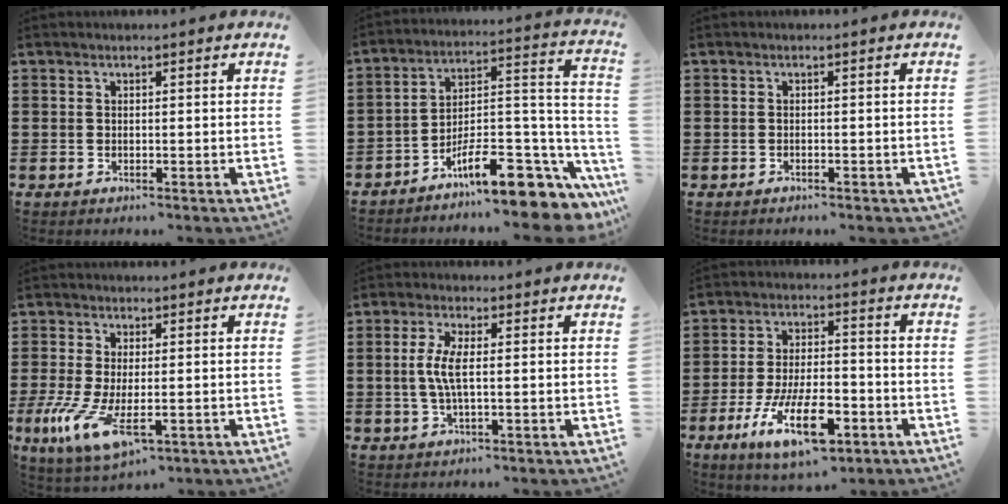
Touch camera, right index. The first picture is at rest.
{"total": 11.1, "force": [-8.3, 3.0, 6.8], "torque": [-0.094, 0.011, -0.153]}
{"total": 0.7, "force": [-0.7, 0.1, 0.3], "torque": [-0.009, -0.004, -0.012]}
{"total": 8.5, "force": [-3.1, 2.7, 7.4], "torque": [-0.170, -0.026, -0.056]}
{"total": 5.0, "force": [-0.1, 1.4, 4.8], "torque": [-0.116, -0.008, -0.013]}
{"total": 12.2, "force": [-5.9, 4.4, 9.8], "torque": [-0.197, 0.006, -0.106]}